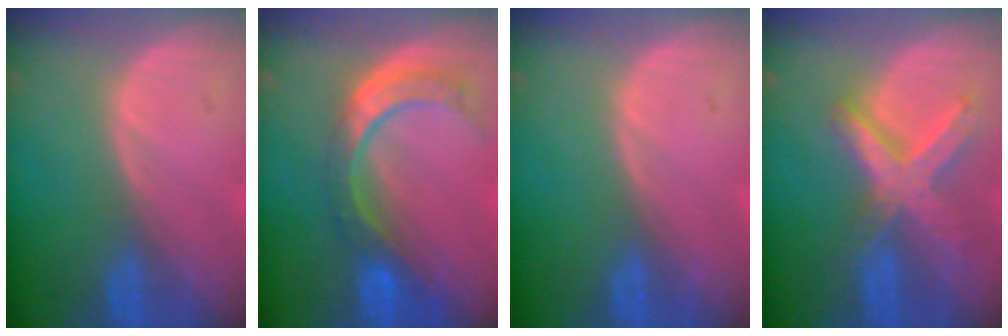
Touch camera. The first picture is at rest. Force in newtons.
{"total": 8.6, "press": 7.2, "slide": 4.8}
{"total": 0.0}
{"total": 8.3, "press": 7.2, "slide": 4.2}